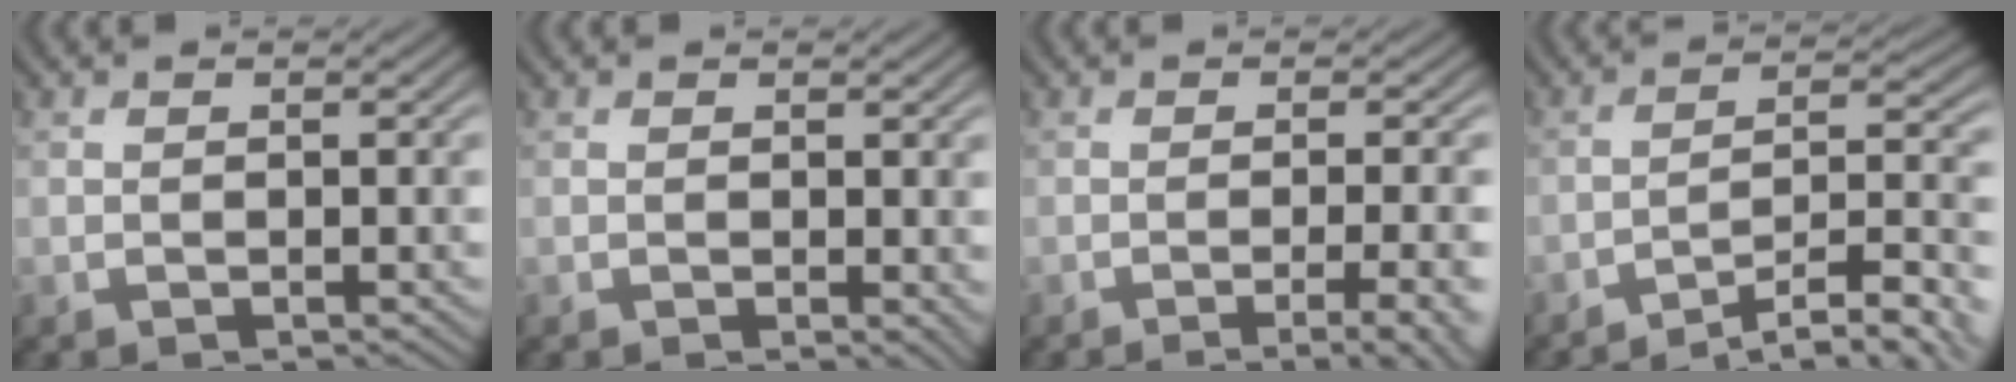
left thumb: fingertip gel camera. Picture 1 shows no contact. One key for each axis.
{"total": 1.1, "fx": 0.2, "fy": 0.5, "fz": 1.0, "tx": -0.010, "ty": -0.003, "tz": 0.004}
{"total": 6.2, "fx": -2.6, "fy": 1.5, "fz": 5.4, "tx": -0.060, "ty": 0.007, "tz": -0.034}
{"total": 9.7, "fx": -7.4, "fy": 1.9, "fz": 6.0, "tx": -0.099, "ty": 0.016, "tz": -0.112}